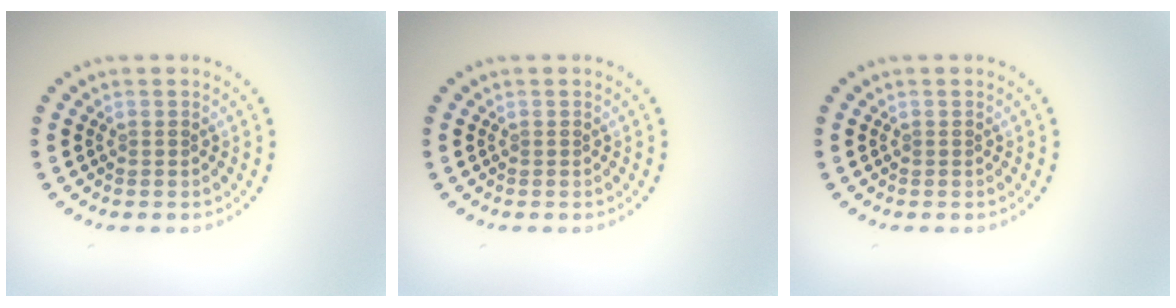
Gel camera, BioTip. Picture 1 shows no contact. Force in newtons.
{"total": 0.0}
{"total": 0.0}